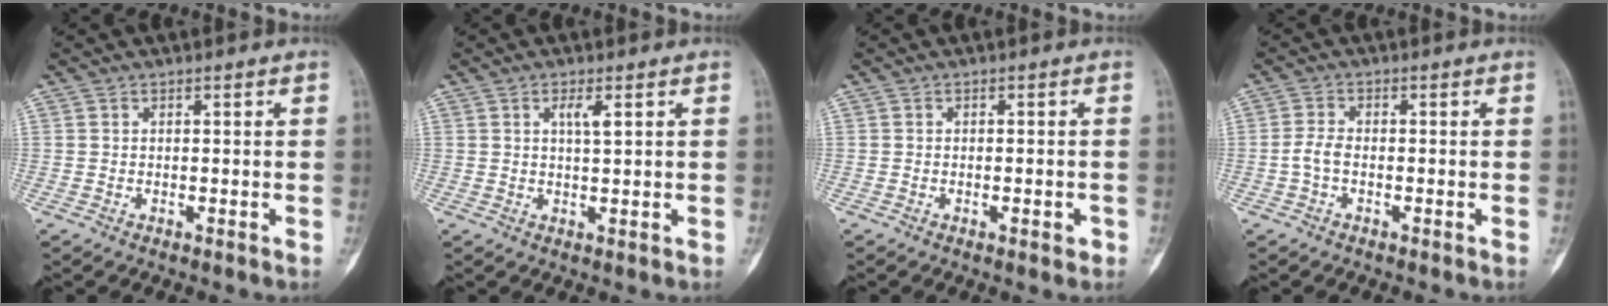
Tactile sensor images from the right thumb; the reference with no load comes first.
{"total": 2.9, "force": [1.1, 0.6, 2.6], "torque": [-0.048, -0.007, 0.020]}
{"total": 2.5, "force": [-1.0, 1.0, 2.0], "torque": [-0.028, 0.006, -0.009]}
{"total": 2.7, "force": [-0.8, 1.4, 2.1], "torque": [-0.048, 0.007, -0.020]}